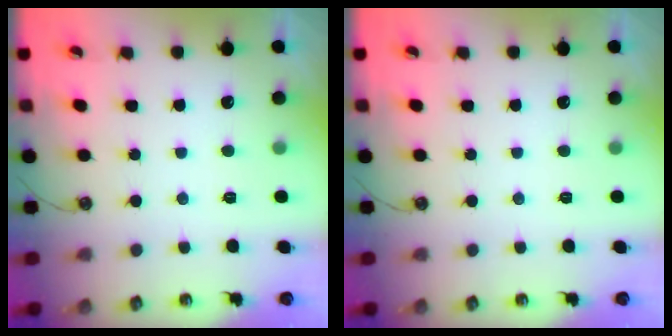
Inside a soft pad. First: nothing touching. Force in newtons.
{"total": 0.0}